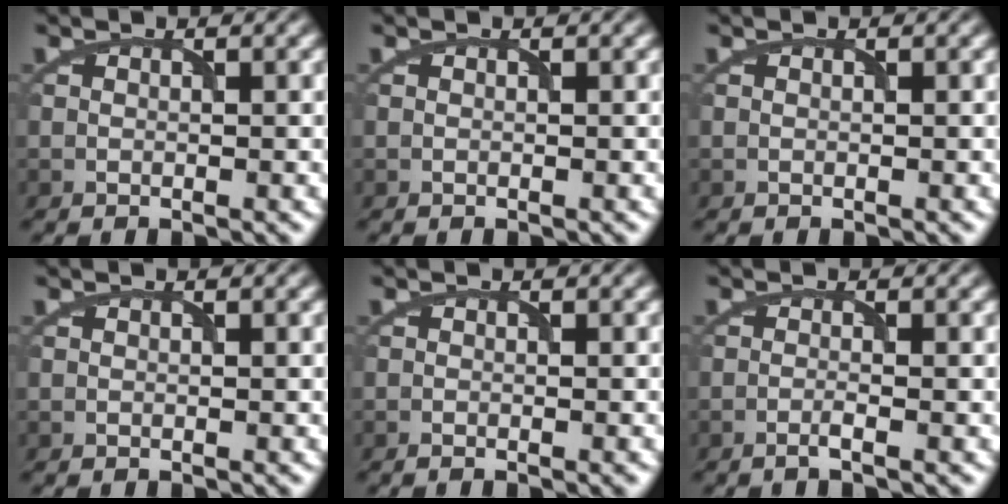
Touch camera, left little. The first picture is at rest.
{"total": 0.0}
{"total": 0.0}
{"total": 0.0}
{"total": 0.9, "force": [-0.6, 0.2, 0.7], "torque": [-0.008, -0.003, -0.008]}
{"total": 1.1, "force": [-0.5, 0.1, 0.9], "torque": [-0.015, 0.001, -0.015]}